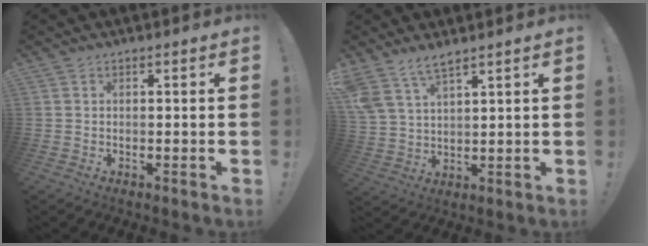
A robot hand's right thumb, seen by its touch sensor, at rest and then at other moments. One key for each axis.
{"total": 7.0, "fx": 5.7, "fy": 2.1, "fz": 3.5, "tx": -0.073, "ty": -0.025, "tz": 0.112}